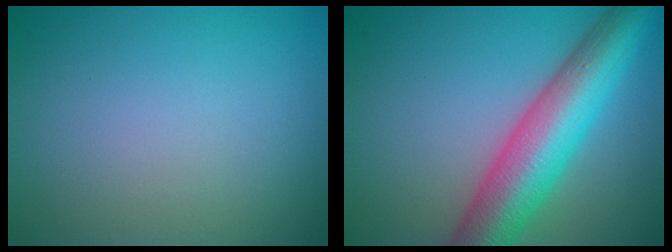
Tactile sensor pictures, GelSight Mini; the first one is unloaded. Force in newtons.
{"total": 9.0, "press": 9.0, "slide": 0.3}